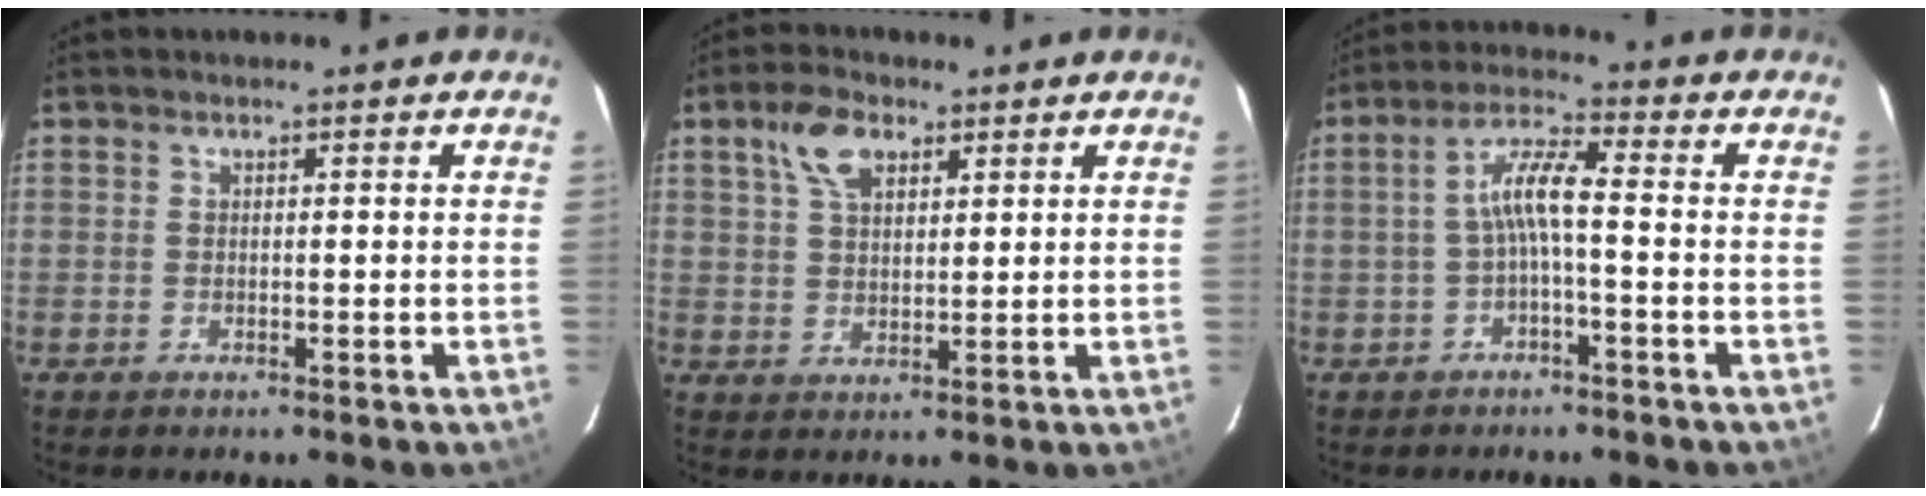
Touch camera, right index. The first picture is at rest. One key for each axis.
{"total": 6.7, "fx": 3.5, "fy": 3.6, "fz": 4.4, "tx": -0.085, "ty": 0.018, "tz": 0.066}
{"total": 5.5, "fx": -1.3, "fy": 0.6, "fz": 5.3, "tx": -0.115, "ty": 0.015, "tz": -0.023}